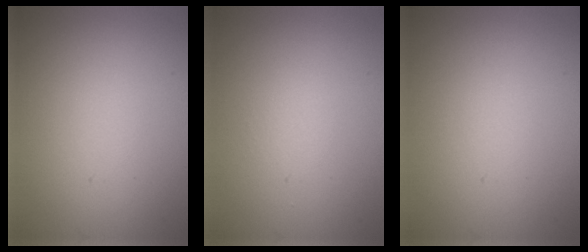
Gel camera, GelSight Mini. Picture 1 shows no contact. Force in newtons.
{"total": 0.0}
{"total": 0.0}